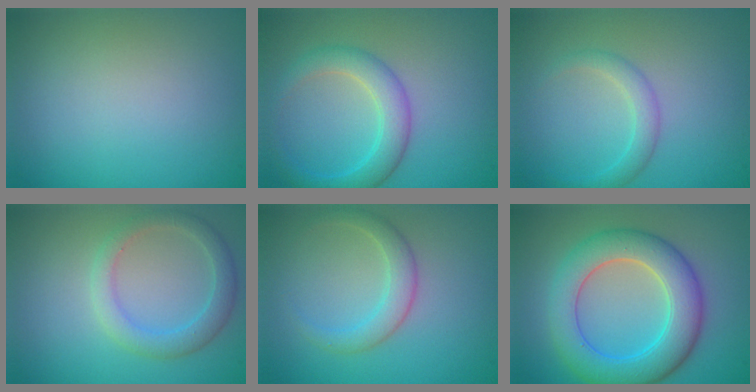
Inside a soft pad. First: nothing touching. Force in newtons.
{"total": 3.8, "press": 3.8, "slide": 0.0}
{"total": 1.9, "press": 1.9, "slide": 0.1}
{"total": 2.8, "press": 2.8, "slide": 0.2}
{"total": 2.4, "press": 2.4, "slide": 0.1}
{"total": 7.2, "press": 7.2, "slide": 0.3}